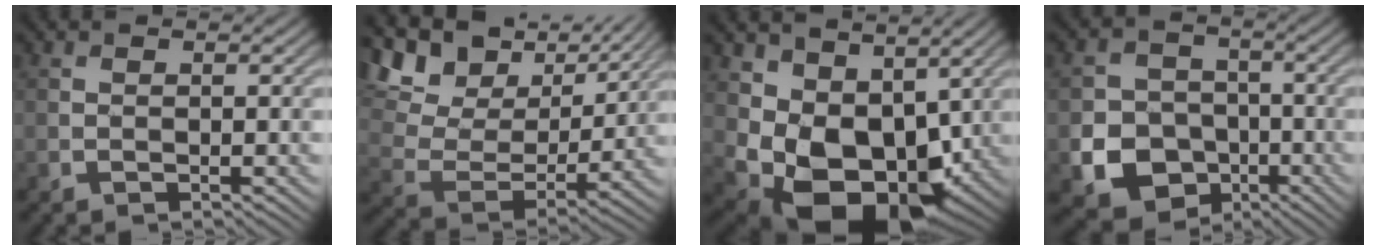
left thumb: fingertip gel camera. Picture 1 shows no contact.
{"total": 15.1, "force": [9.1, 8.1, 8.9], "torque": [-0.219, 0.020, 0.138]}
{"total": 12.2, "force": [1.1, 8.6, 8.5], "torque": [-0.166, -0.041, 0.034]}
{"total": 11.9, "force": [-4.5, 10.3, 4.0], "torque": [-0.099, -0.051, -0.103]}